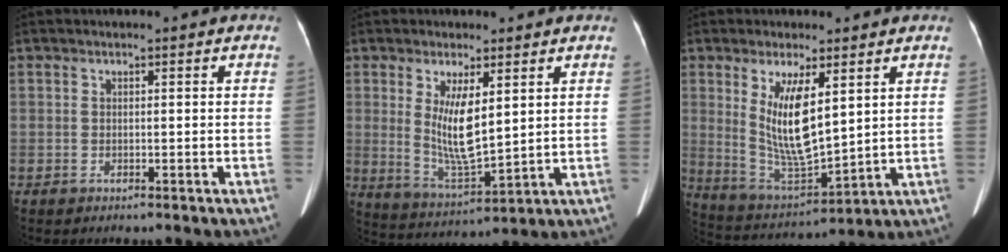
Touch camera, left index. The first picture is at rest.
{"total": 8.4, "force": [2.3, 2.0, 7.8], "torque": [-0.155, -0.020, 0.052]}
{"total": 10.9, "force": [3.3, 2.8, 10.0], "torque": [-0.200, -0.018, 0.076]}